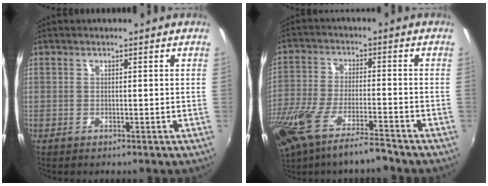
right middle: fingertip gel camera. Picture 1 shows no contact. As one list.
[{"total": 16.1, "force": [-12.2, 2.5, 10.2], "torque": [-0.223, -0.050, -0.219]}]